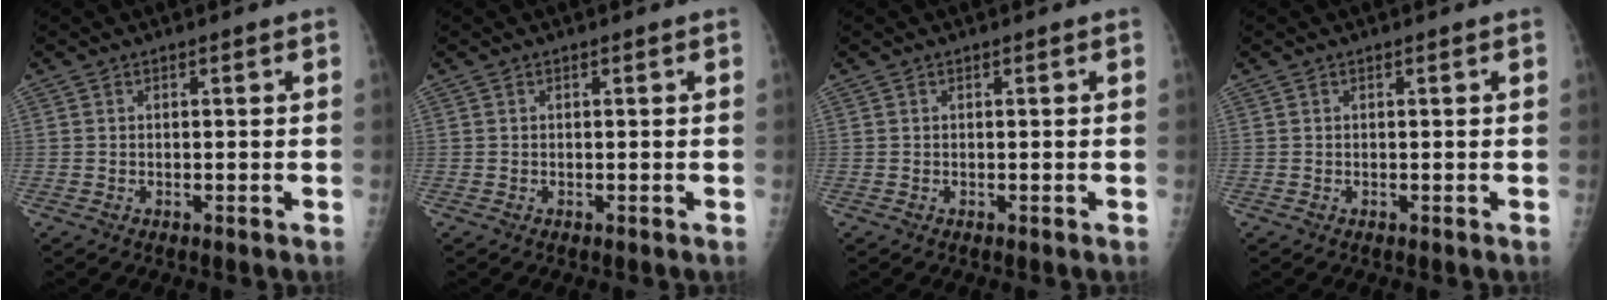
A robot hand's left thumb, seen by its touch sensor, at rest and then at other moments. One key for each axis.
{"total": 0.0}
{"total": 0.0}
{"total": 0.0}